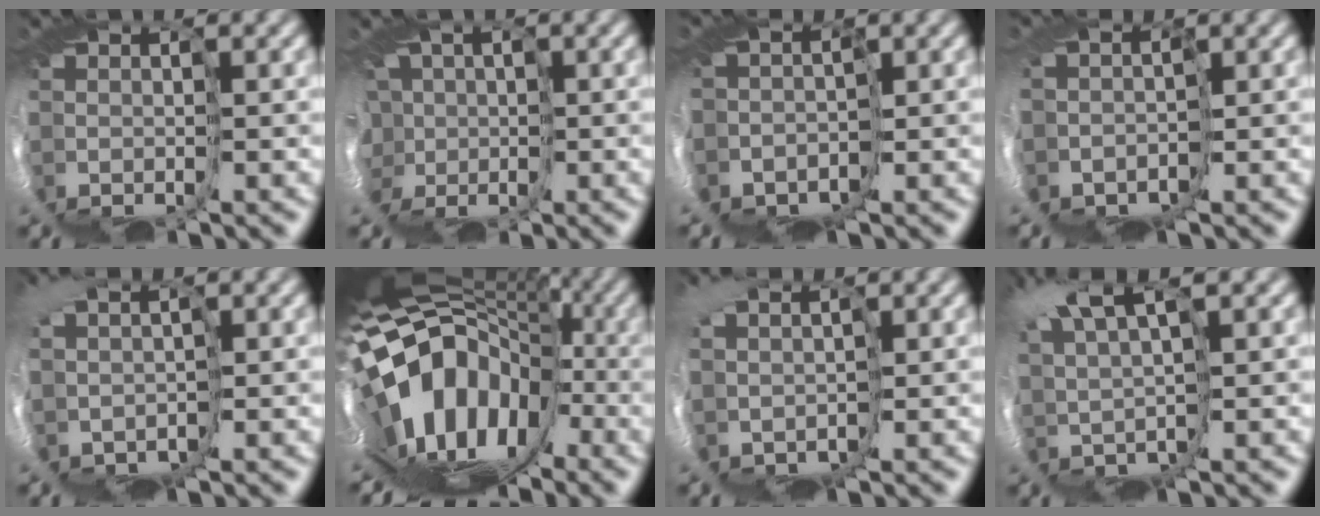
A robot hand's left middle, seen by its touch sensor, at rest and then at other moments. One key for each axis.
{"total": 8.4, "fx": -1.9, "fy": 7.3, "fz": 3.6, "tx": -0.112, "ty": 0.000, "tz": -0.062}
{"total": 7.2, "fx": -2.5, "fy": 5.4, "fz": 4.1, "tx": -0.081, "ty": -0.001, "tz": -0.035}
{"total": 5.9, "fx": -1.7, "fy": 4.3, "fz": 3.7, "tx": -0.065, "ty": -0.005, "tz": -0.021}
{"total": 4.7, "fx": 0.0, "fy": 3.1, "fz": 3.5, "tx": -0.081, "ty": -0.028, "tz": -0.006}
{"total": 13.4, "fx": -1.8, "fy": 8.8, "fz": 10.0, "tx": -0.171, "ty": 0.020, "tz": -0.036}
{"total": 4.3, "fx": 1.0, "fy": 3.1, "fz": 2.9, "tx": -0.066, "ty": -0.019, "tz": 0.008}
{"total": 5.2, "fx": 4.0, "fy": 0.5, "fz": 3.3, "tx": -0.095, "ty": 0.014, "tz": 0.066}